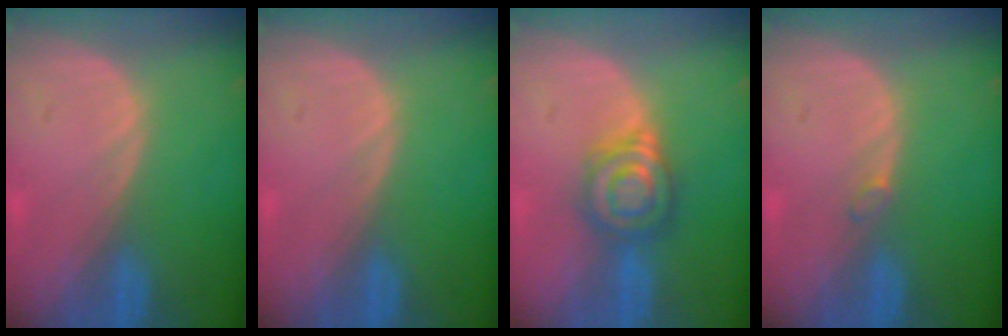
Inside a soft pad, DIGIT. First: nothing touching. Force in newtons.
{"total": 0.0}
{"total": 6.3, "press": 6.3, "slide": 0.0}
{"total": 0.9, "press": 0.8, "slide": 0.2}